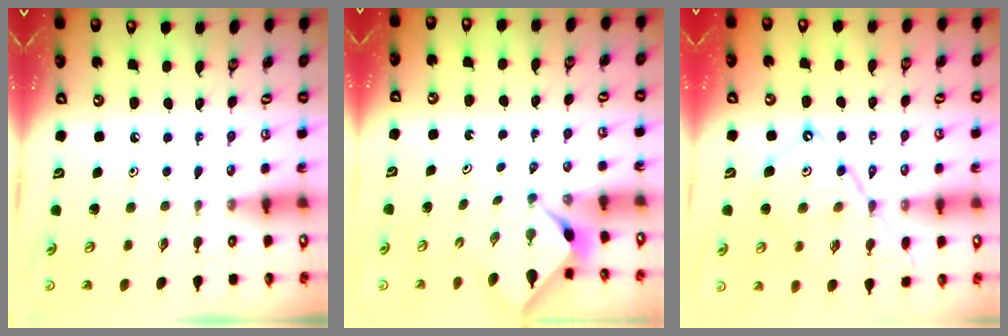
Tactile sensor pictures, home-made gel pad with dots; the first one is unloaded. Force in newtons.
{"total": 2.2, "press": 2.2, "slide": 0.1}
{"total": 13.7, "press": 13.6, "slide": 1.2}